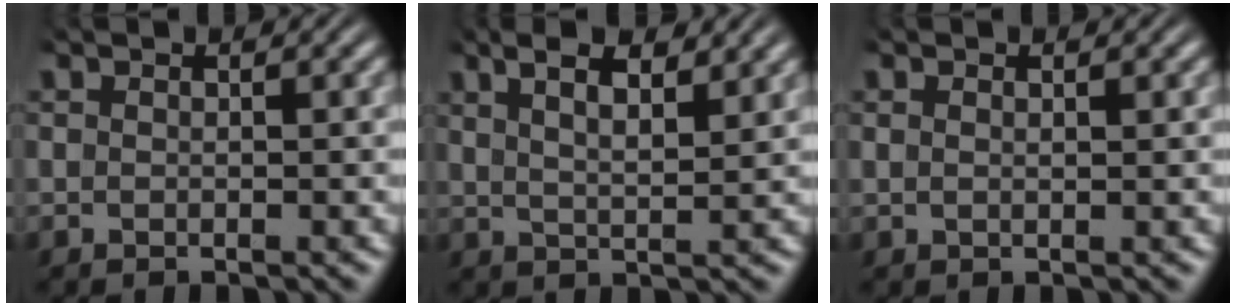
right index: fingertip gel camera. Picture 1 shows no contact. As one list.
[{"total": 6.6, "force": [3.8, 3.1, 4.4], "torque": [-0.052, 0.022, 0.049]}, {"total": 0.6, "force": [0.4, -0.1, 0.4], "torque": [-0.005, -0.002, 0.010]}]